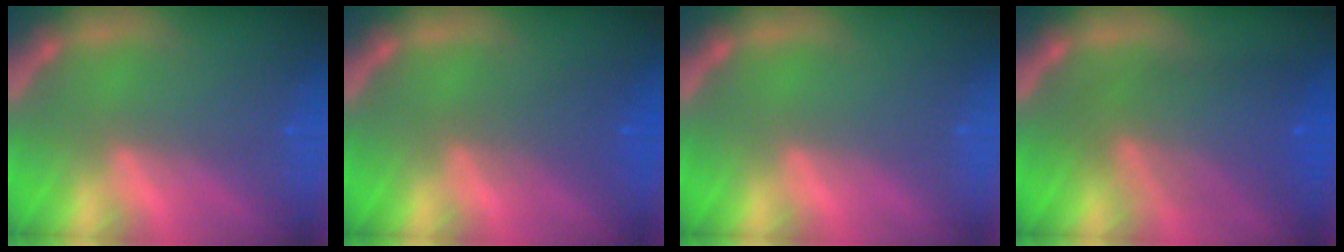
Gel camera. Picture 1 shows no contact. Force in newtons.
{"total": 2.5}
{"total": 0.0}
{"total": 7.5}